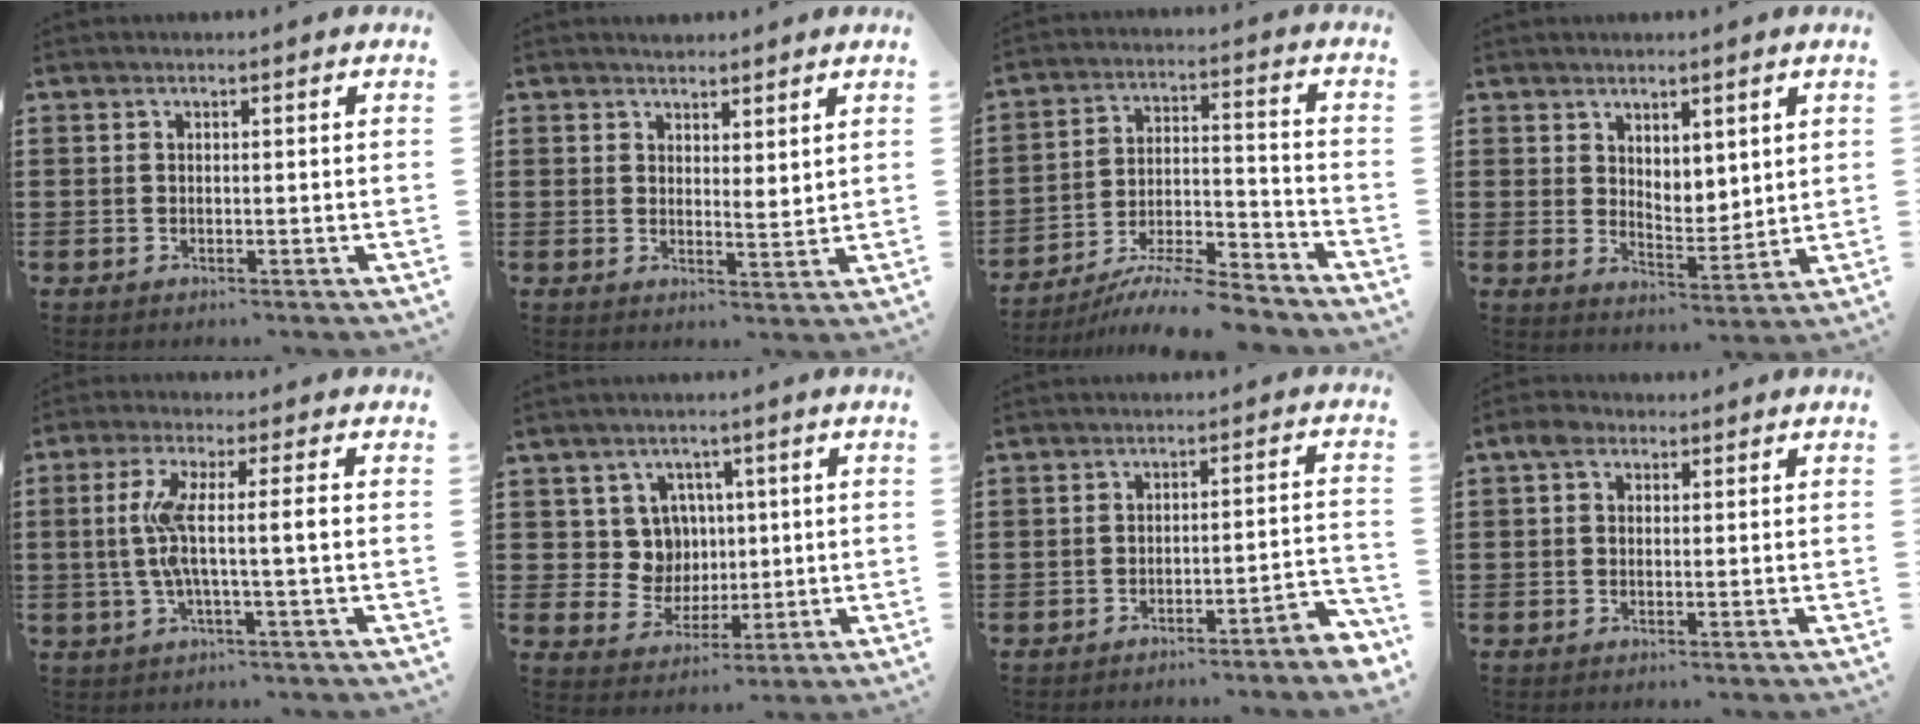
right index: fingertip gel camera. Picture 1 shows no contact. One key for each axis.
{"total": 2.7, "fx": 2.6, "fy": 0.7, "fz": -0.1, "tx": -0.005, "ty": -0.003, "tz": 0.051}
{"total": 8.8, "fx": -8.2, "fy": 0.4, "fz": 3.1, "tx": -0.047, "ty": 0.011, "tz": -0.160}
{"total": 4.1, "fx": 3.6, "fy": 1.8, "fz": 0.5, "tx": -0.013, "ty": -0.010, "tz": 0.067}
{"total": 7.6, "fx": 0.1, "fy": 0.4, "fz": 7.6, "tx": -0.153, "ty": -0.008, "tz": -0.010}
{"total": 6.8, "fx": 1.8, "fy": 6.1, "fz": 2.3, "tx": -0.065, "ty": 0.010, "tz": 0.036}
{"total": 3.1, "fx": -2.9, "fy": -0.3, "fz": 1.1, "tx": -0.021, "ty": -0.003, "tz": -0.063}
{"total": 2.4, "fx": 1.0, "fy": 1.7, "fz": 1.3, "tx": -0.031, "ty": 0.008, "tz": 0.017}